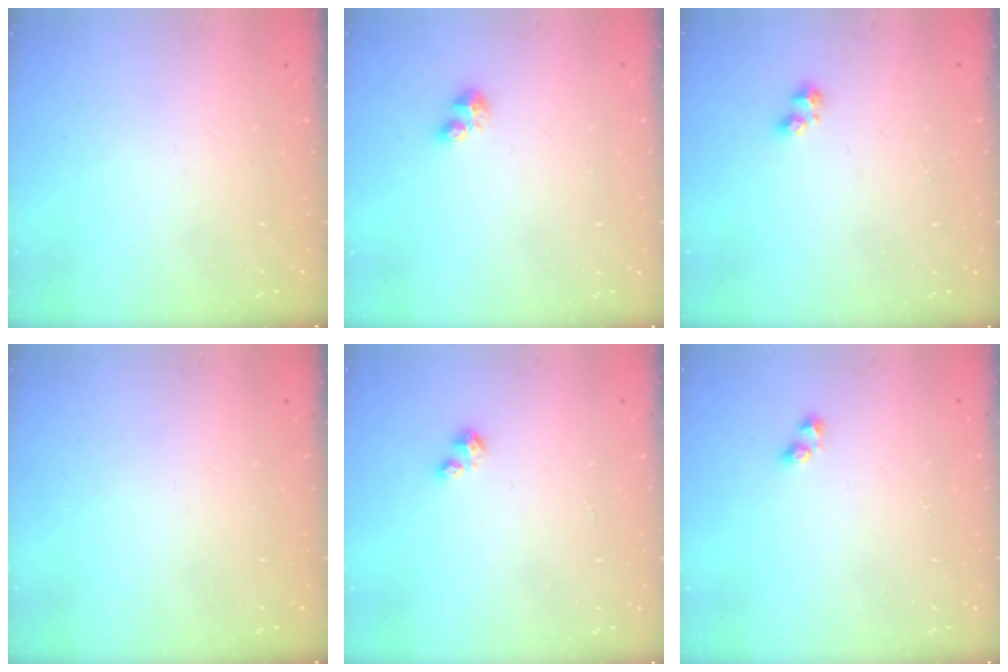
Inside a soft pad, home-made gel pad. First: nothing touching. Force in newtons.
{"total": 2.3, "press": 2.2, "slide": 0.5}
{"total": 2.4, "press": 2.3, "slide": 0.8}
{"total": 0.0}
{"total": 2.1, "press": 2.0, "slide": 0.5}
{"total": 2.2, "press": 1.9, "slide": 1.1}